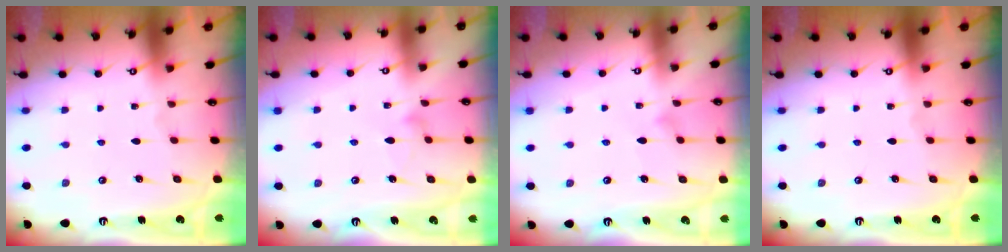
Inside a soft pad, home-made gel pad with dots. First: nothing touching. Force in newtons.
{"total": 8.3, "press": 8.3, "slide": 0.4}
{"total": 6.2, "press": 6.2, "slide": 0.3}
{"total": 0.0}